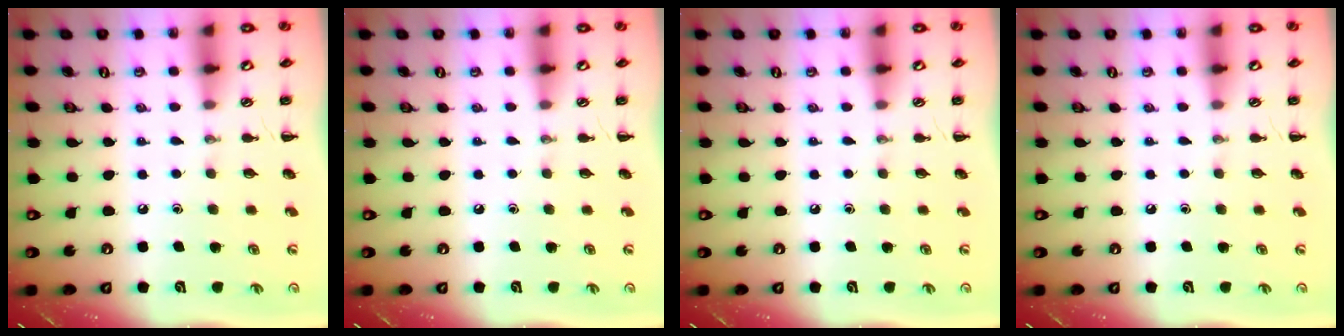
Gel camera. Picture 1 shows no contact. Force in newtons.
{"total": 0.0}
{"total": 0.0}
{"total": 0.0}